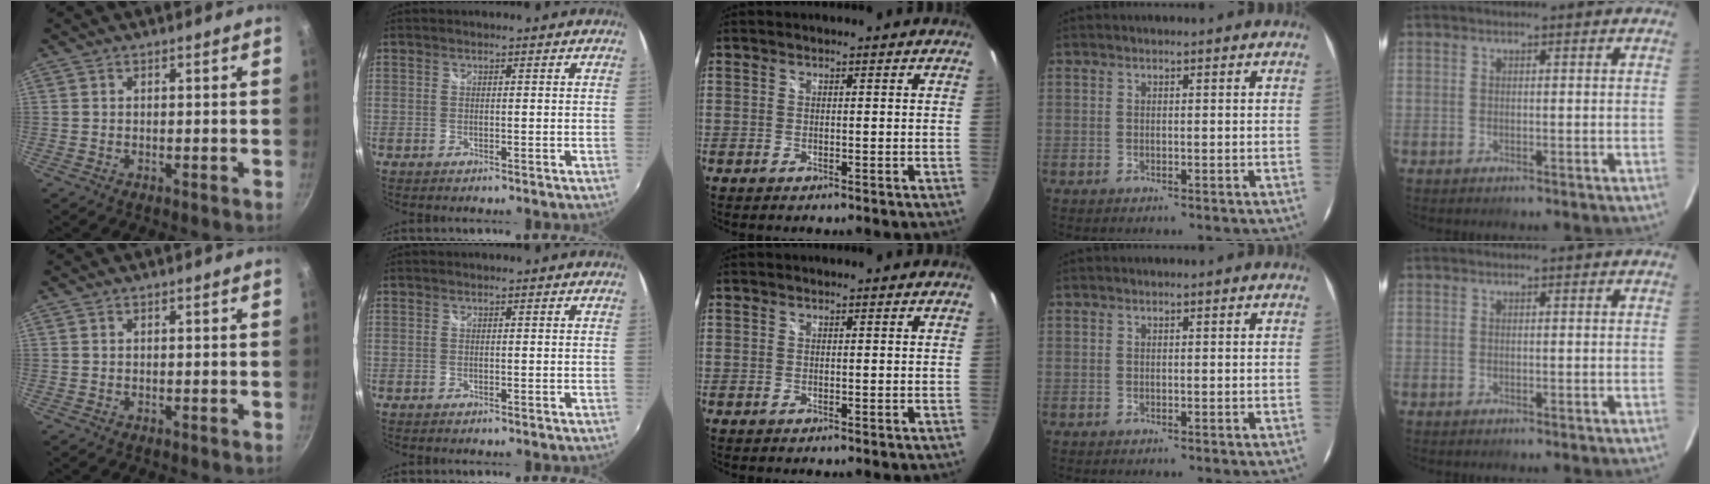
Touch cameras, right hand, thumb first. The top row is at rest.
{}